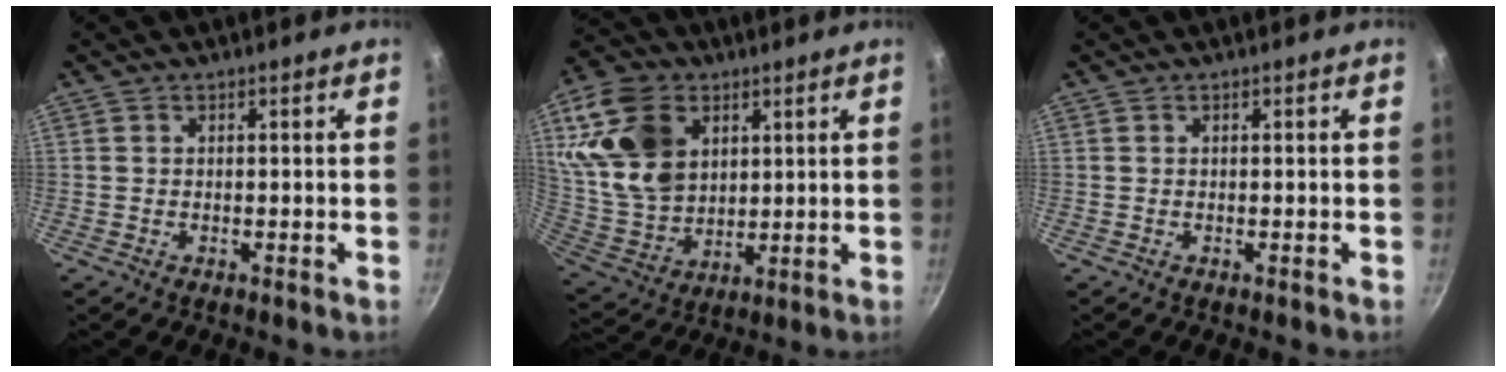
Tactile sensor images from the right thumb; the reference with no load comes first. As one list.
[{"total": 18.1, "force": [6.2, 12.6, 11.4], "torque": [-0.195, -0.018, 0.131]}, {"total": 0.0}]